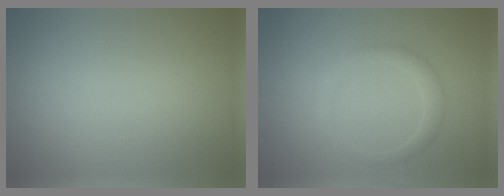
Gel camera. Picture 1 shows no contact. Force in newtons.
{"total": 1.8, "press": 1.8, "slide": 0.1}